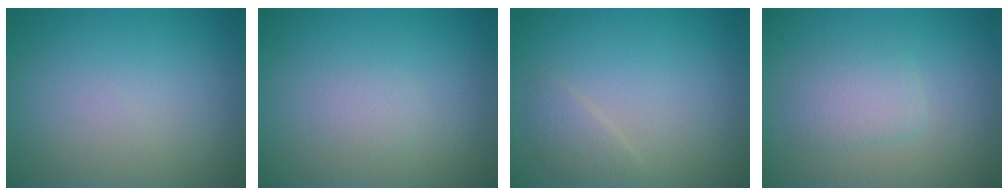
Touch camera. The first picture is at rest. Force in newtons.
{"total": 0.8, "press": 0.8, "slide": 0.1}
{"total": 1.4, "press": 1.4, "slide": 0.1}
{"total": 2.1, "press": 2.1, "slide": 0.1}